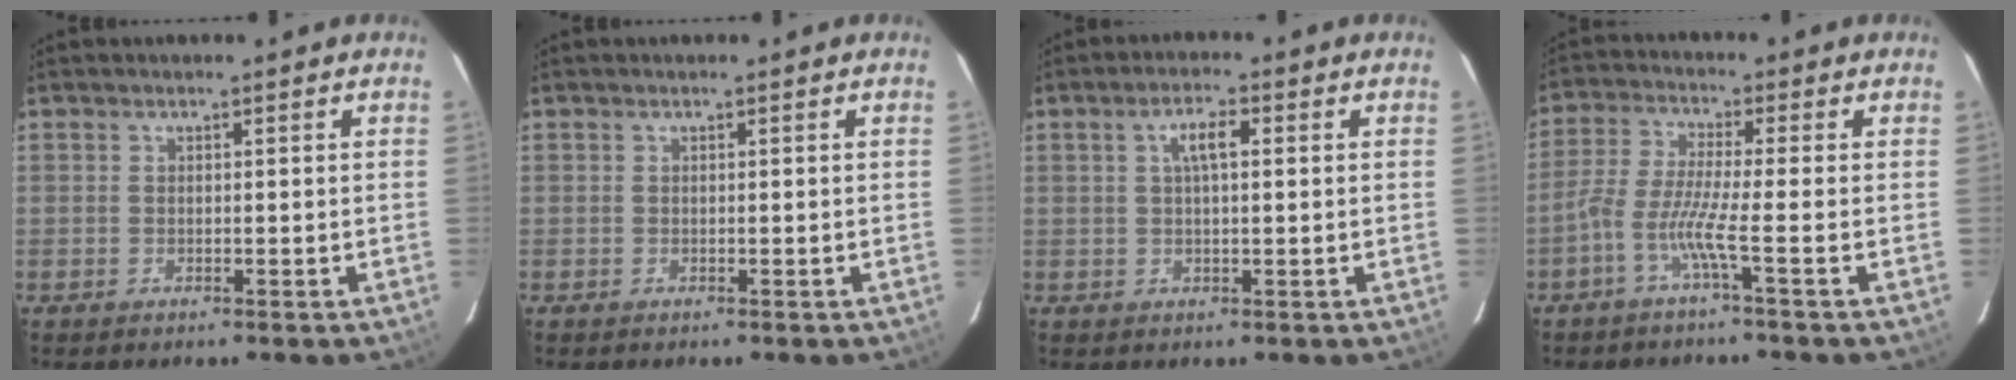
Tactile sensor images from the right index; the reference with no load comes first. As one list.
[{"total": 0.0}, {"total": 4.1, "force": [1.1, 1.1, 3.7], "torque": [-0.070, 0.010, 0.022]}, {"total": 5.5, "force": [-2.5, -0.8, 4.8], "torque": [-0.113, 0.004, -0.052]}]